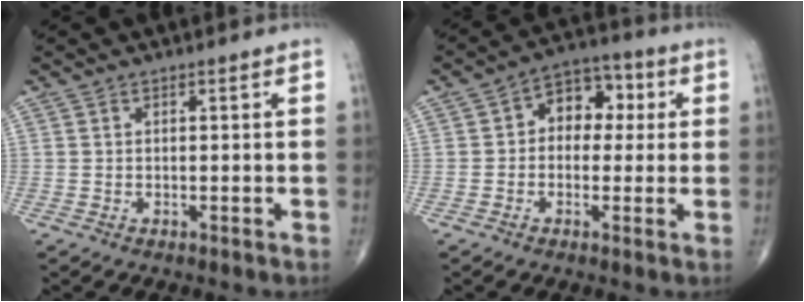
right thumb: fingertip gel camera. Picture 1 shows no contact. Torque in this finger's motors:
{"motor_torque": [-0.40, 0.73, 0.64, 0.08, 0.07]}